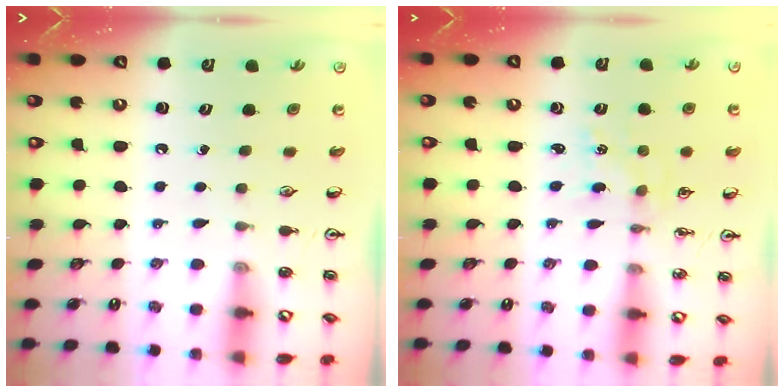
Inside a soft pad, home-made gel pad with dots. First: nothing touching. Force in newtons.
{"total": 1.8, "press": 1.8, "slide": 0.2}